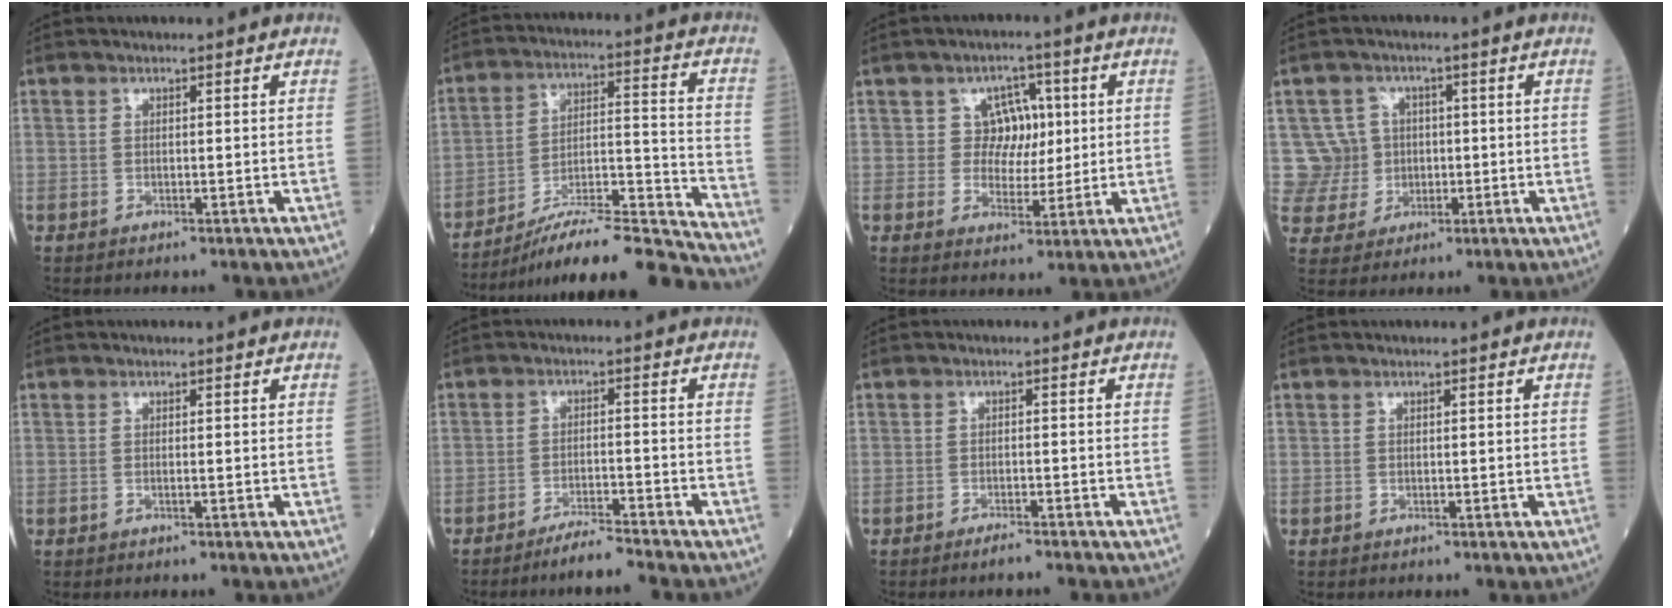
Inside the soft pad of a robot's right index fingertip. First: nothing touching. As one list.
[{"total": 18.3, "force": [-16.9, -0.7, 6.9], "torque": [-0.110, 0.019, -0.273]}, {"total": 5.3, "force": [1.2, 4.5, 2.4], "torque": [-0.024, 0.013, 0.022]}, {"total": 7.5, "force": [0.6, 7.5, 0.2], "torque": [-0.007, 0.021, 0.021]}, {"total": 0.0}, {"total": 4.6, "force": [-4.2, -1.2, 1.5], "torque": [-0.028, -0.018, -0.074]}, {"total": 2.2, "force": [-2.0, -0.2, 1.1], "torque": [-0.021, -0.002, -0.027]}, {"total": 0.0}]